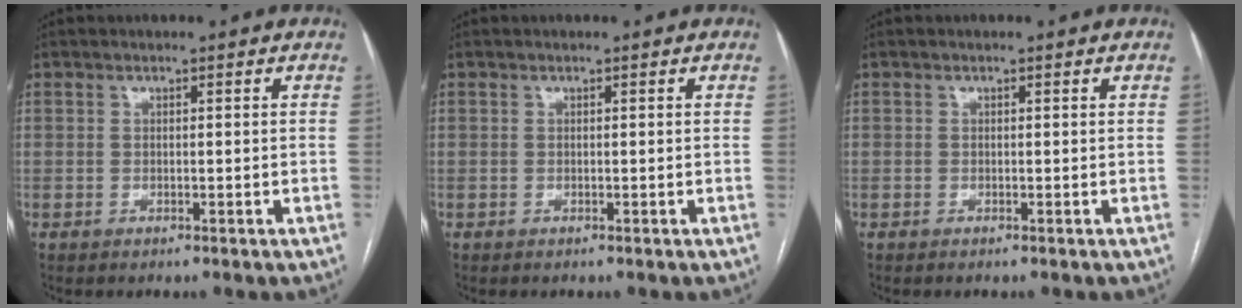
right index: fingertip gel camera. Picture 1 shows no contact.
{"total": 0.0}
{"total": 0.0}